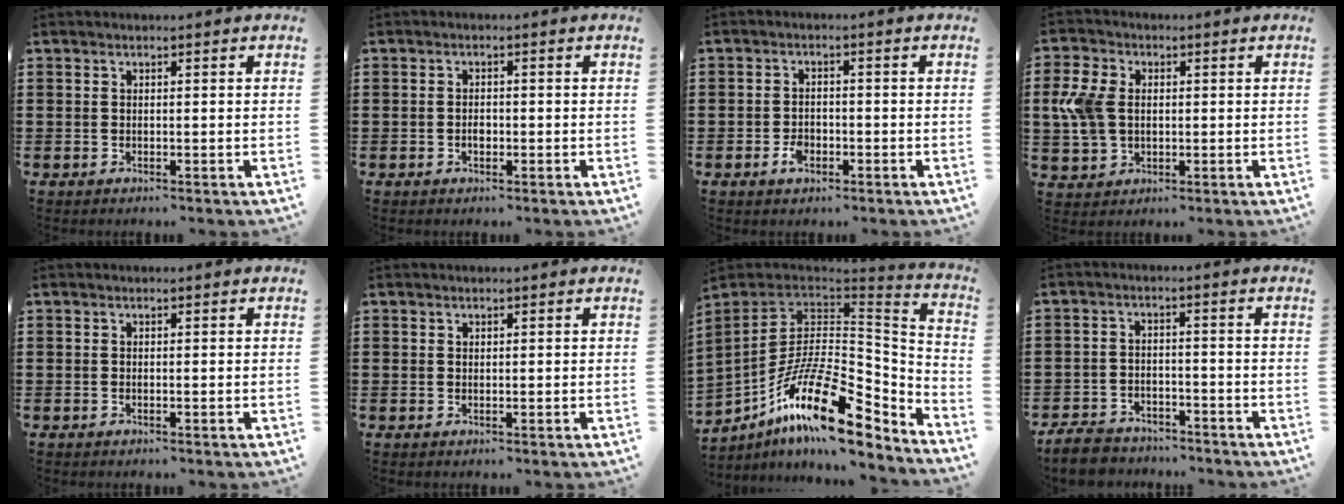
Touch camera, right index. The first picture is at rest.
{"total": 1.4, "force": [-0.5, 0.8, 1.0], "torque": [-0.021, 0.000, -0.009]}
{"total": 2.6, "force": [-1.3, 1.5, 1.7], "torque": [-0.039, -0.001, -0.025]}
{"total": 7.5, "force": [0.6, 5.3, 5.2], "torque": [-0.151, 0.004, 0.002]}
{"total": 0.0}
{"total": 0.5, "force": [0.4, 0.4, 0.1], "torque": [-0.003, 0.002, 0.008]}
{"total": 22.6, "force": [-11.3, 8.5, 17.6], "torque": [-0.335, 0.029, -0.201]}
{"total": 4.4, "force": [-4.2, 1.2, 0.8], "torque": [-0.028, 0.004, -0.087]}